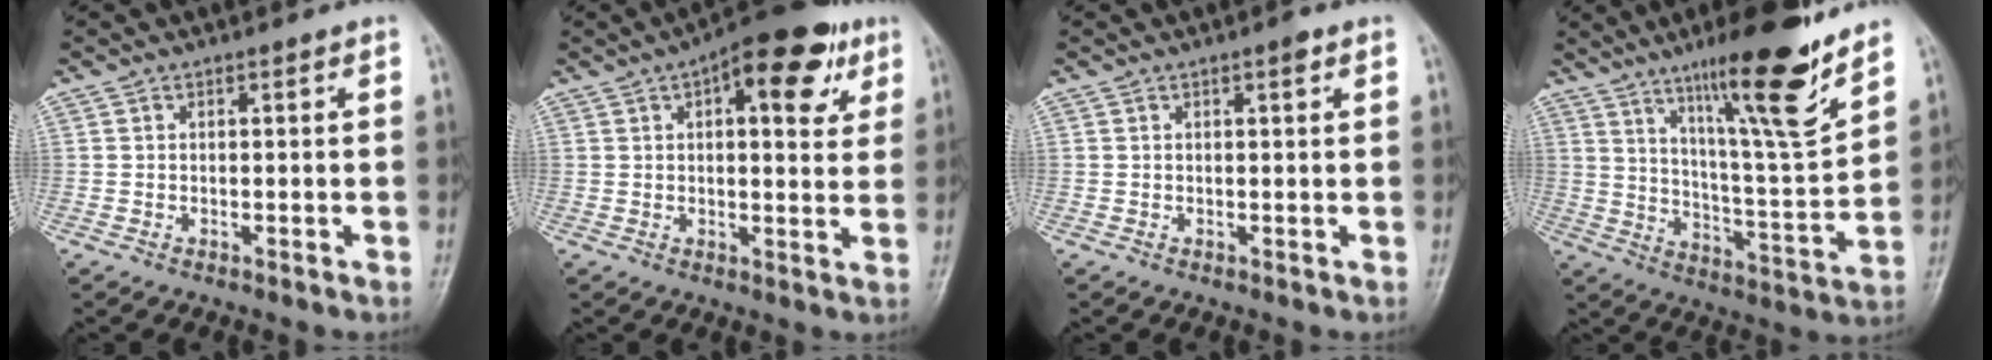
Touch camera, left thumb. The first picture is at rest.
{"total": 14.5, "force": [6.4, 6.2, 11.4], "torque": [-0.115, -0.001, 0.078]}
{"total": 1.4, "force": [0.7, 0.4, 1.2], "torque": [-0.016, 0.000, 0.008]}
{"total": 18.7, "force": [12.4, 2.4, 13.7], "torque": [-0.192, -0.076, 0.203]}